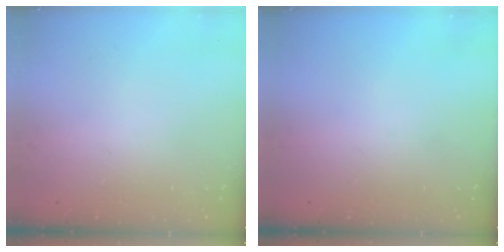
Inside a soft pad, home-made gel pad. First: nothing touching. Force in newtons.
{"total": 0.0}